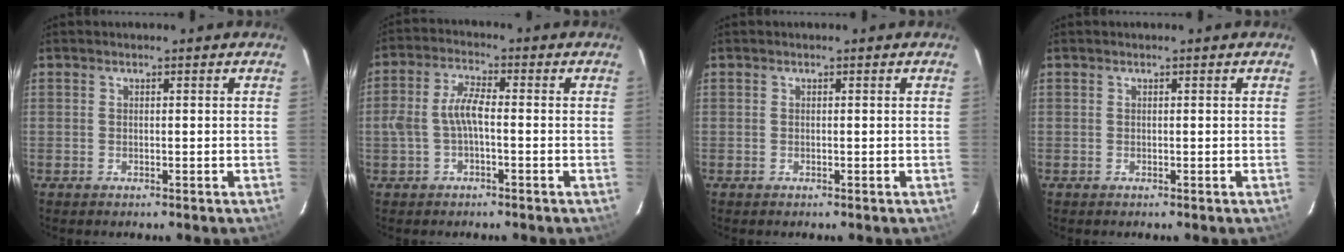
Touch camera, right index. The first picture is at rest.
{"total": 5.5, "force": [-1.2, 2.0, 4.9], "torque": [-0.107, 0.014, -0.021]}
{"total": 0.0}
{"total": 0.0}